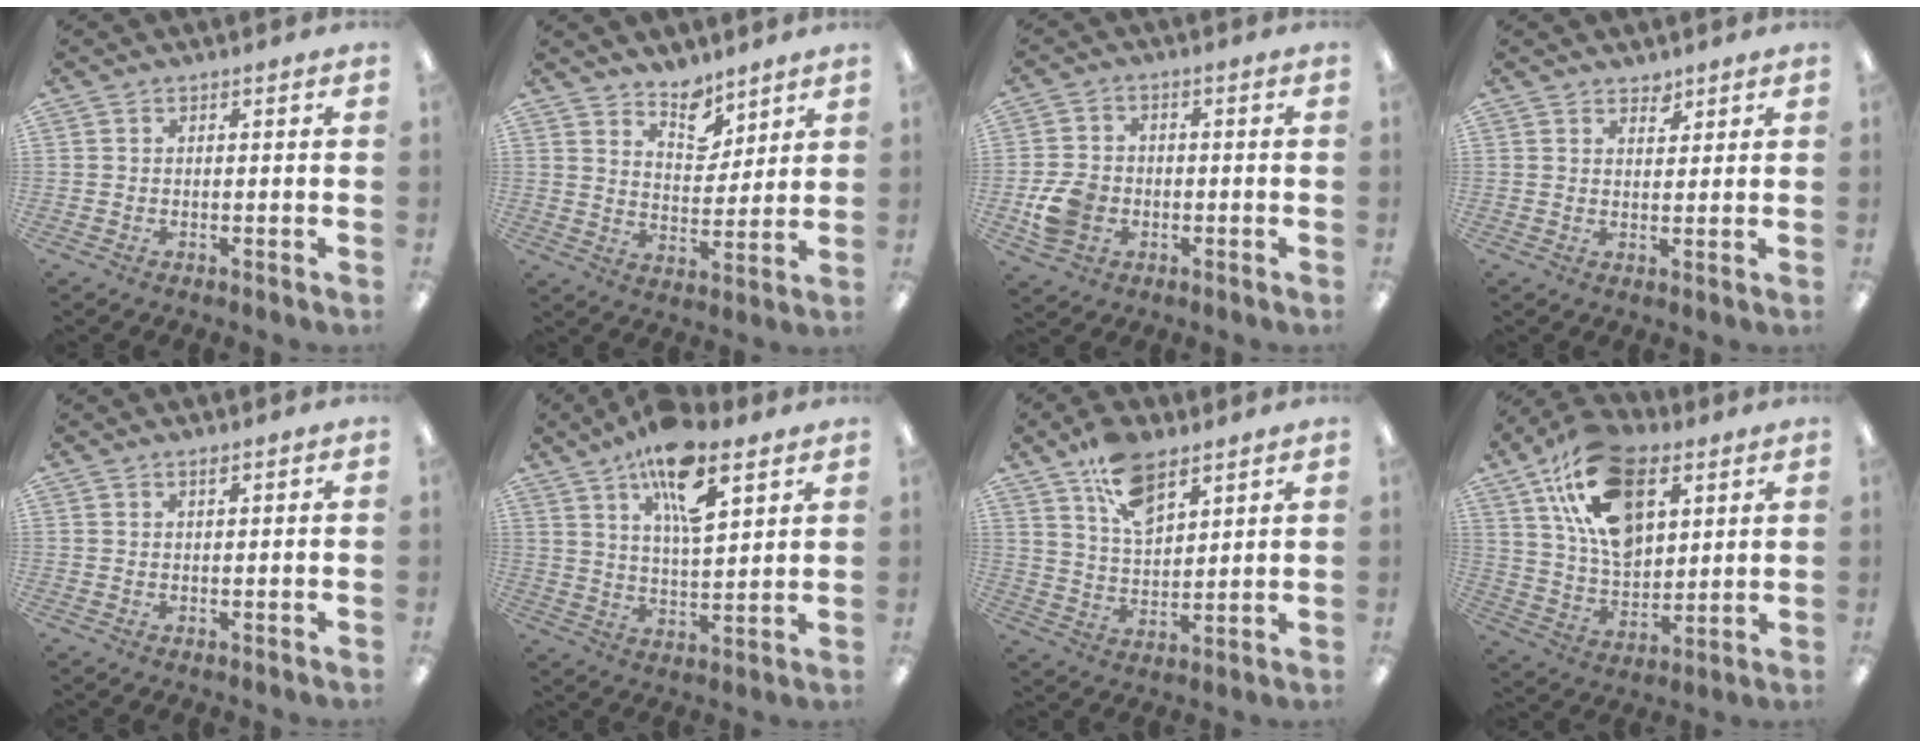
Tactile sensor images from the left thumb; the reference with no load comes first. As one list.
[{"total": 9.1, "force": [7.5, 4.4, 2.7], "torque": [-0.024, -0.056, 0.134]}, {"total": 7.5, "force": [-2.2, 6.1, 3.9], "torque": [-0.074, 0.013, -0.037]}, {"total": 2.6, "force": [2.3, 1.1, 0.5], "torque": [0.005, -0.016, 0.042]}, {"total": 1.0, "force": [0.9, 0.2, 0.5], "torque": [-0.011, 0.000, 0.016]}, {"total": 15.1, "force": [9.3, 5.7, 10.5], "torque": [-0.172, -0.038, 0.155]}, {"total": 12.3, "force": [8.1, 6.2, 6.8], "torque": [-0.114, -0.036, 0.146]}, {"total": 20.1, "force": [9.9, 11.8, 13.0], "torque": [-0.244, -0.024, 0.179]}]